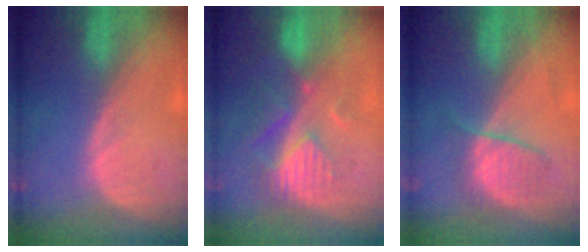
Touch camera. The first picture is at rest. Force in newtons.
{"total": 8.8, "press": 8.0, "slide": 3.8}
{"total": 4.4, "press": 4.4, "slide": 0.6}